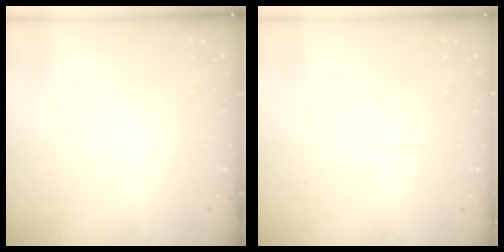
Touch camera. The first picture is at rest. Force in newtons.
{"total": 2.4, "press": 2.4, "slide": 0.1}